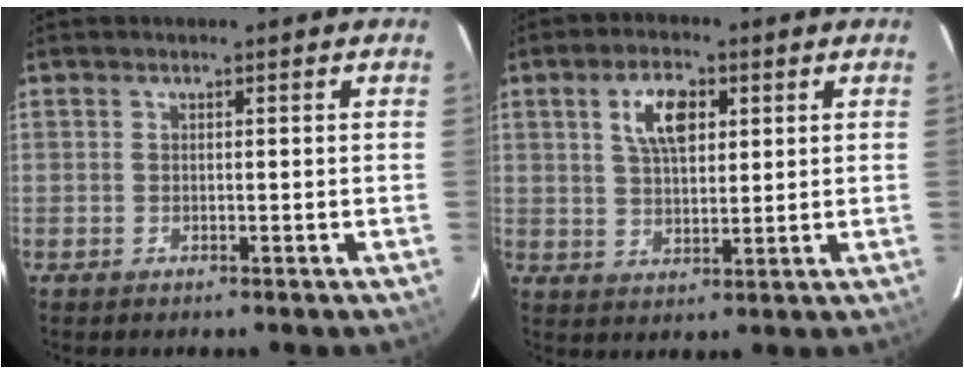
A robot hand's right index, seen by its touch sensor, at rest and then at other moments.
{"total": 7.4, "force": [2.7, 3.7, 5.9], "torque": [-0.107, 0.014, 0.052]}